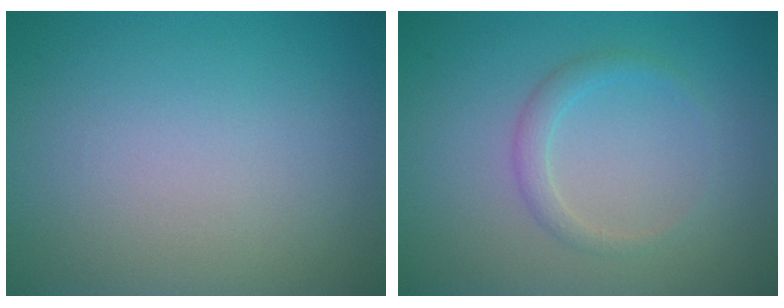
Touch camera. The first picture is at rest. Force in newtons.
{"total": 1.5, "press": 1.5, "slide": 0.2}